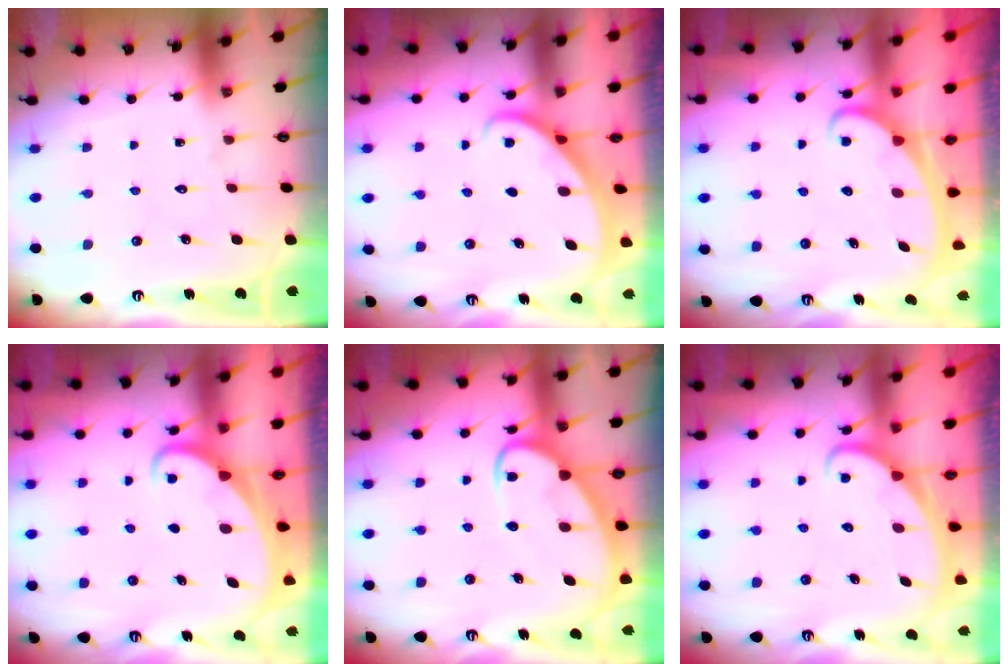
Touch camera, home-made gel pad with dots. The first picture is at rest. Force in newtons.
{"total": 1.9, "press": 1.9, "slide": 0.2}
{"total": 2.4, "press": 2.4, "slide": 0.3}
{"total": 2.6, "press": 2.6, "slide": 0.2}
{"total": 5.9, "press": 5.9, "slide": 0.7}
{"total": 2.4, "press": 2.4, "slide": 0.3}